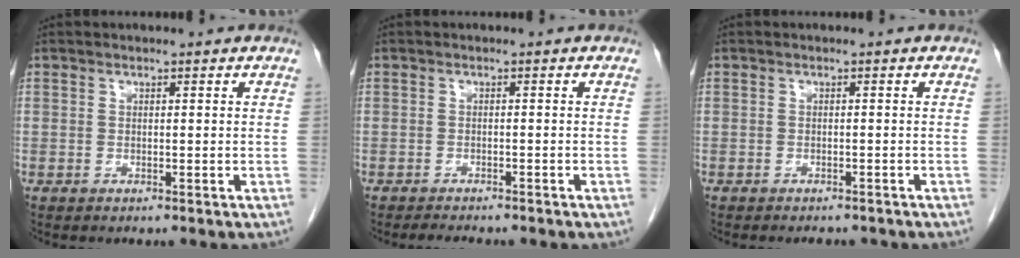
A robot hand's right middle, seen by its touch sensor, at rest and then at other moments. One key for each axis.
{"total": 4.3, "fx": -3.6, "fy": 1.0, "fz": 2.0, "tx": -0.029, "ty": -0.006, "tz": -0.042}
{"total": 3.2, "fx": -2.9, "fy": 1.1, "fz": 1.0, "tx": -0.011, "ty": -0.003, "tz": -0.033}